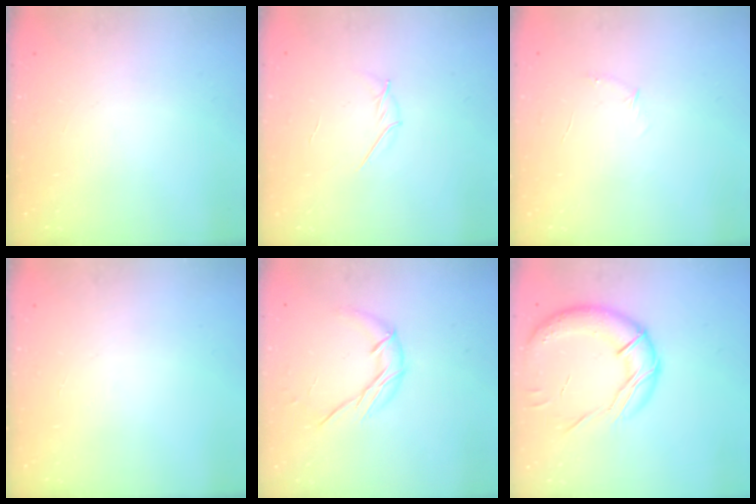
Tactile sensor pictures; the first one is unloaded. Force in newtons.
{"total": 3.3, "press": 3.2, "slide": 0.8}
{"total": 3.7, "press": 3.6, "slide": 1.0}
{"total": 0.0}
{"total": 8.7, "press": 8.7, "slide": 0.3}
{"total": 17.8, "press": 17.6, "slide": 2.9}